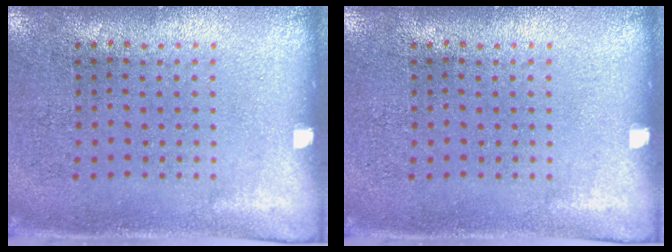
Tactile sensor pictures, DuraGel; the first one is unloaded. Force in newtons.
{"total": 0.0}